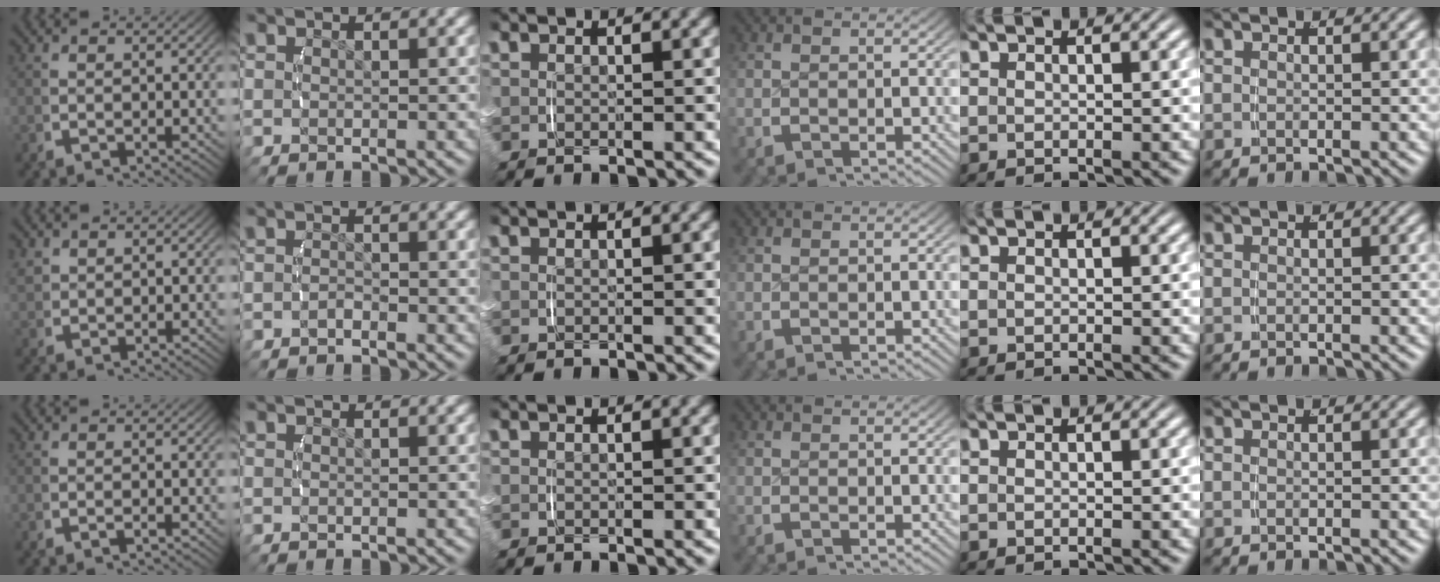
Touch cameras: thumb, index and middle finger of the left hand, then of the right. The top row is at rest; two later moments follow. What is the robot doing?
{"motion": "lift_and_place", "object": "small bumper sticker"}